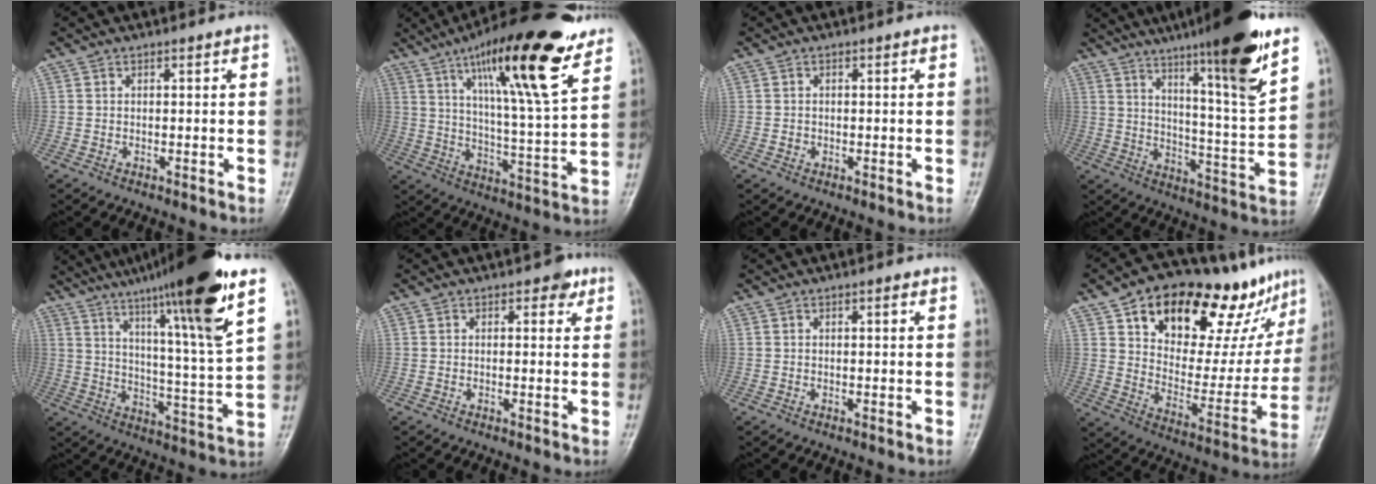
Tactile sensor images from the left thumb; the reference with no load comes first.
{"total": 22.1, "force": [13.4, 4.1, 17.1], "torque": [-0.250, -0.055, 0.212]}
{"total": 0.8, "force": [-0.2, 0.7, 0.2], "torque": [0.001, 0.002, -0.004]}
{"total": 19.6, "force": [12.4, 1.4, 15.1], "torque": [-0.208, -0.063, 0.193]}
{"total": 22.1, "force": [14.0, 0.8, 17.1], "torque": [-0.249, -0.052, 0.216]}
{"total": 2.2, "force": [1.1, 1.4, 1.2], "torque": [0.001, -0.002, 0.009]}
{"total": 0.8, "force": [0.4, 0.3, 0.7], "torque": [-0.010, 0.001, 0.004]}
{"total": 27.3, "force": [16.9, 12.3, 17.5], "torque": [-0.204, -0.040, 0.263]}